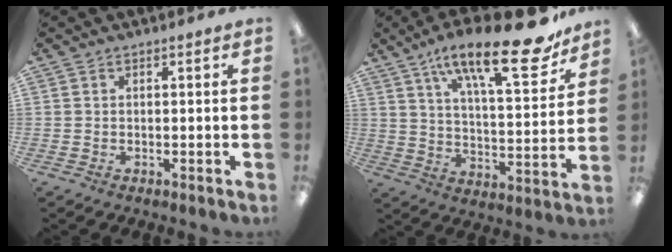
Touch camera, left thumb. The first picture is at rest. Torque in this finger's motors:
{"motor_torque": [0.73, 0.67, 1.57, -1.20, 0.17]}